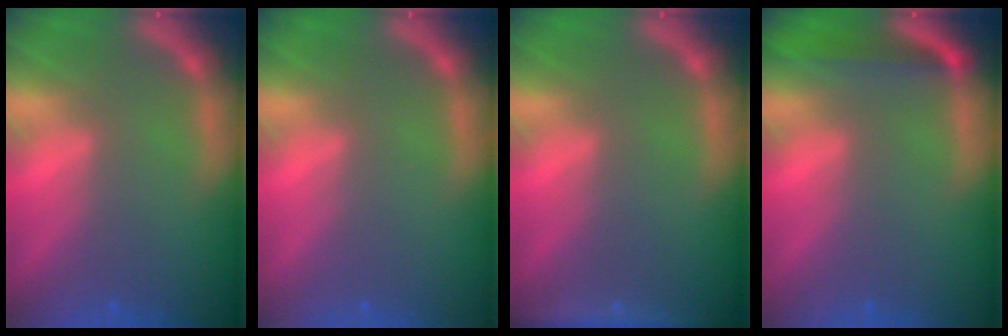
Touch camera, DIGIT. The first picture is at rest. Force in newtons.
{"total": 0.0}
{"total": 3.0}
{"total": 3.0}